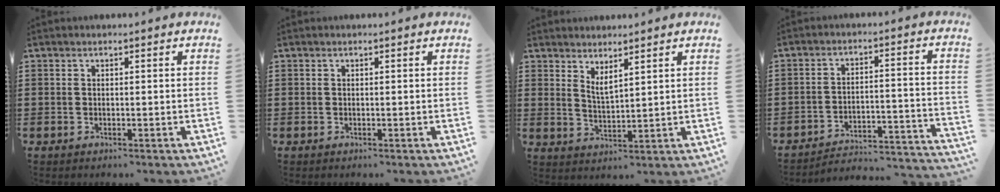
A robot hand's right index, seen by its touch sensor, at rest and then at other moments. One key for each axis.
{"total": 0.0}
{"total": 2.5, "fx": 2.3, "fy": 0.3, "fz": 1.1, "tx": -0.026, "ty": 0.001, "tz": 0.042}
{"total": 2.9, "fx": -2.6, "fy": 0.6, "fz": 1.1, "tx": -0.028, "ty": -0.011, "tz": -0.063}